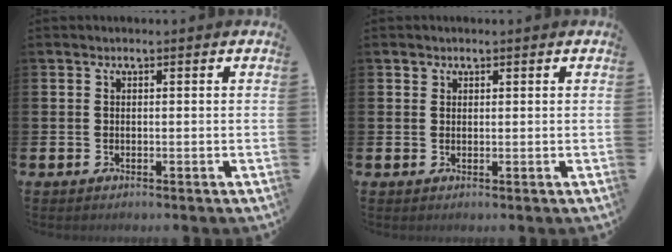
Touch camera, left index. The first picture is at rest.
{"total": 1.1, "force": [0.8, 0.7, 0.0], "torque": [0.008, 0.000, 0.014]}